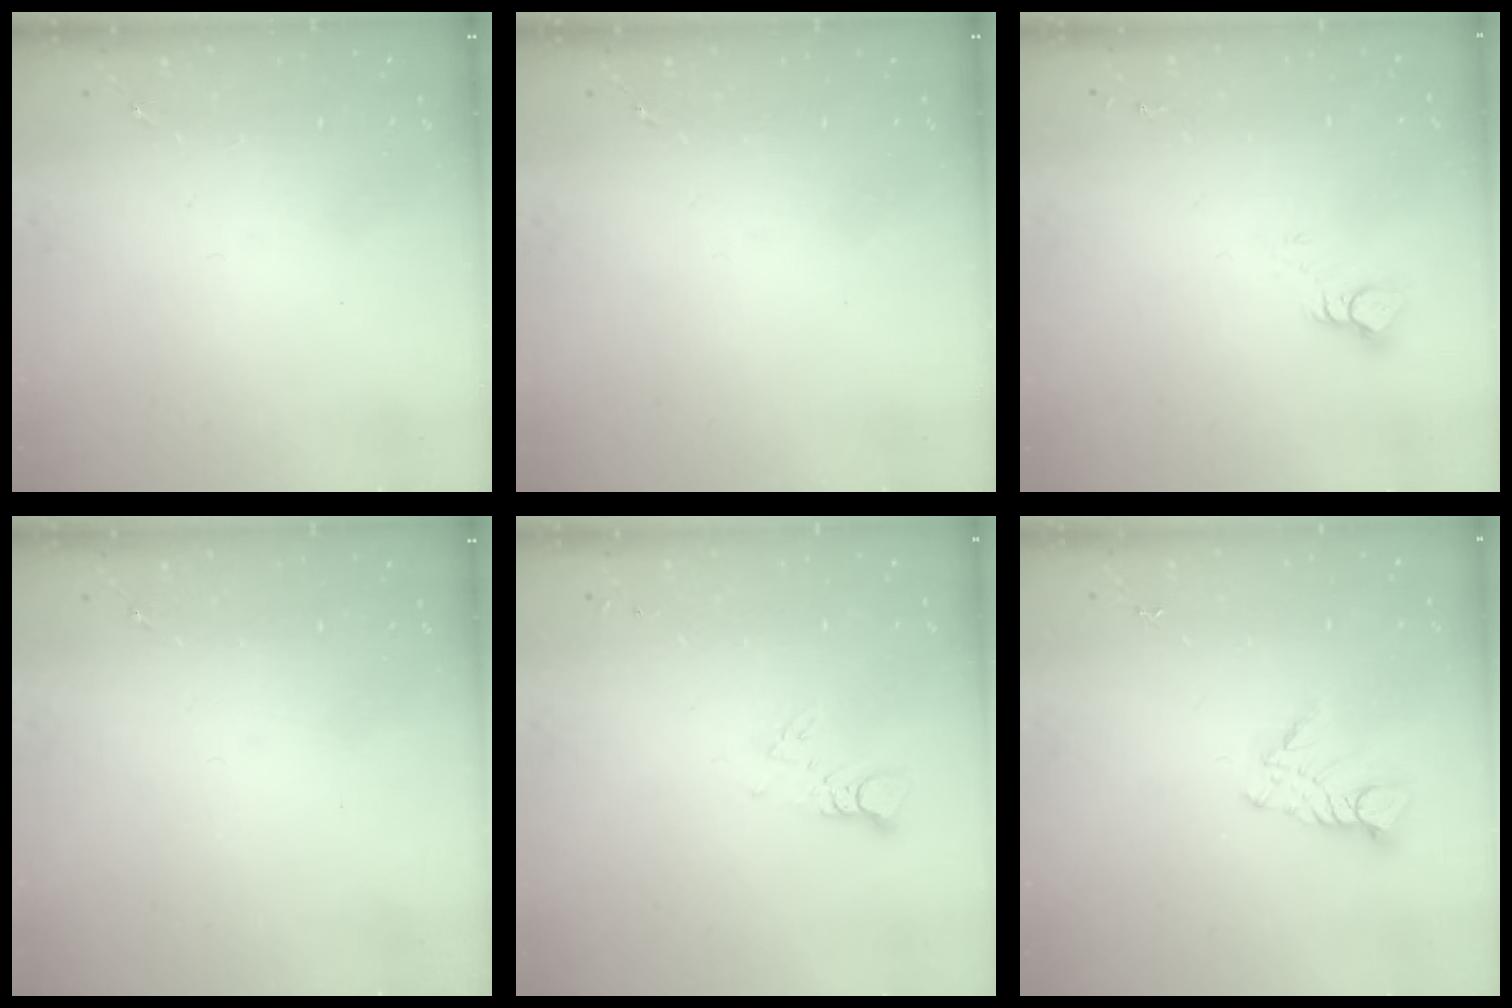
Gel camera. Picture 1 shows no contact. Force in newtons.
{"total": 0.0}
{"total": 4.5, "press": 4.5, "slide": 0.2}
{"total": 0.0}
{"total": 2.9, "press": 2.9, "slide": 0.2}
{"total": 6.7, "press": 6.7, "slide": 0.5}